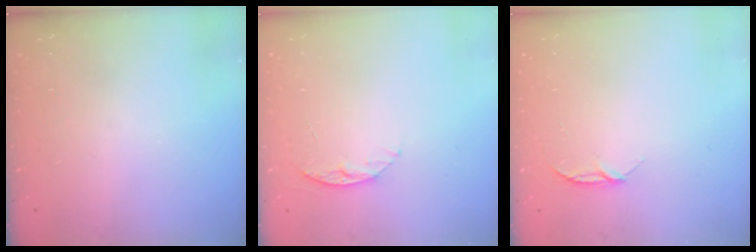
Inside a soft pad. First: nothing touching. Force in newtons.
{"total": 6.4, "press": 6.3, "slide": 0.7}
{"total": 4.0, "press": 4.0, "slide": 0.4}